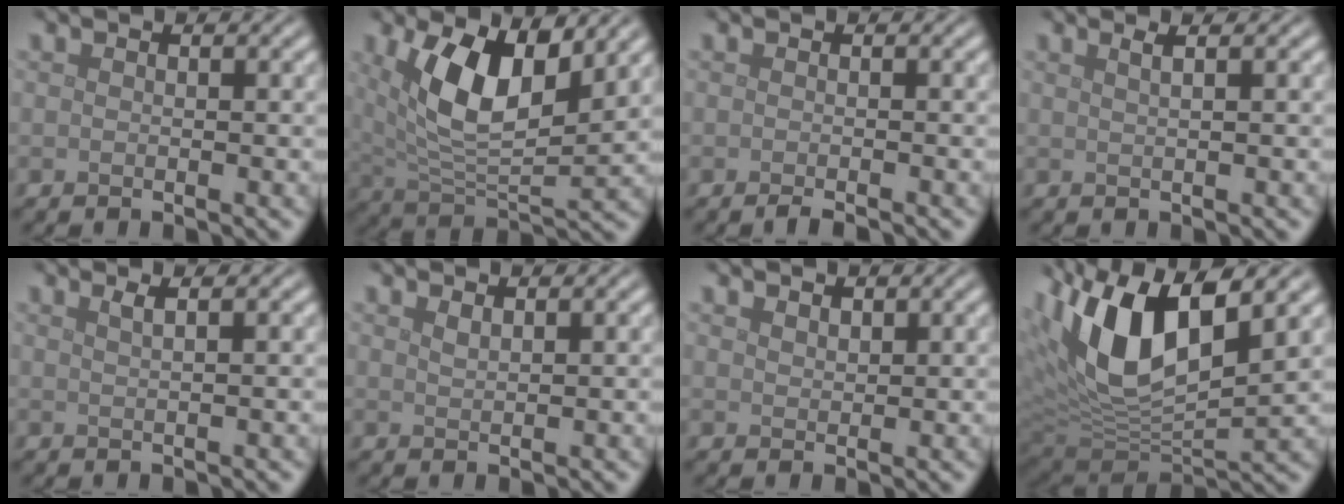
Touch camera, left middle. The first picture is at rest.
{"total": 8.9, "force": [3.2, 4.3, 7.1], "torque": [-0.139, -0.007, 0.058]}
{"total": 0.8, "force": [-0.6, 0.1, 0.5], "torque": [-0.007, 0.000, -0.012]}
{"total": 2.4, "force": [1.3, 1.1, 1.7], "torque": [-0.004, 0.005, -0.009]}
{"total": 1.8, "force": [1.0, 0.7, 1.3], "torque": [-0.007, 0.004, 0.001]}
{"total": 0.8, "force": [0.6, 0.2, 0.4], "torque": [-0.010, -0.003, 0.013]}
{"total": 1.2, "force": [1.1, 0.5, 0.3], "torque": [-0.009, -0.001, 0.022]}
{"total": 12.0, "force": [3.9, 5.3, 10.0], "torque": [-0.198, 0.002, 0.071]}